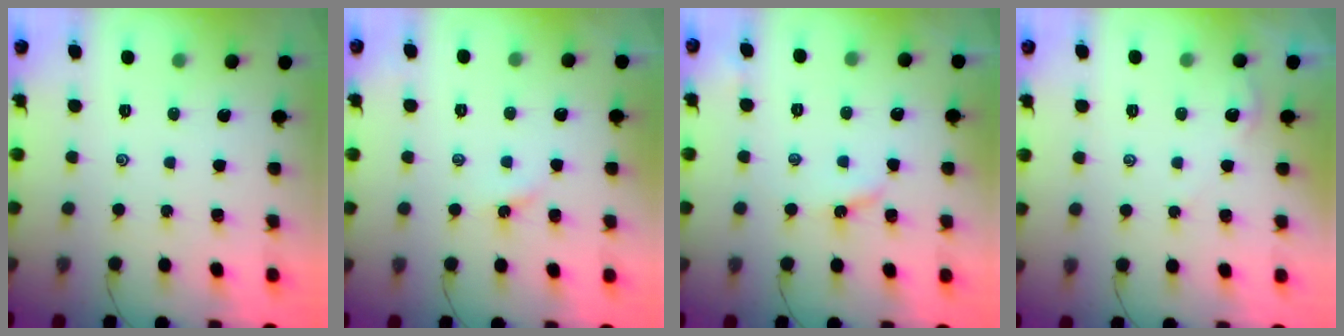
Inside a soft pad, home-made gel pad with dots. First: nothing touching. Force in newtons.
{"total": 1.9, "press": 1.8, "slide": 0.3}
{"total": 3.2, "press": 3.2, "slide": 0.2}
{"total": 0.6, "press": 0.5, "slide": 0.3}